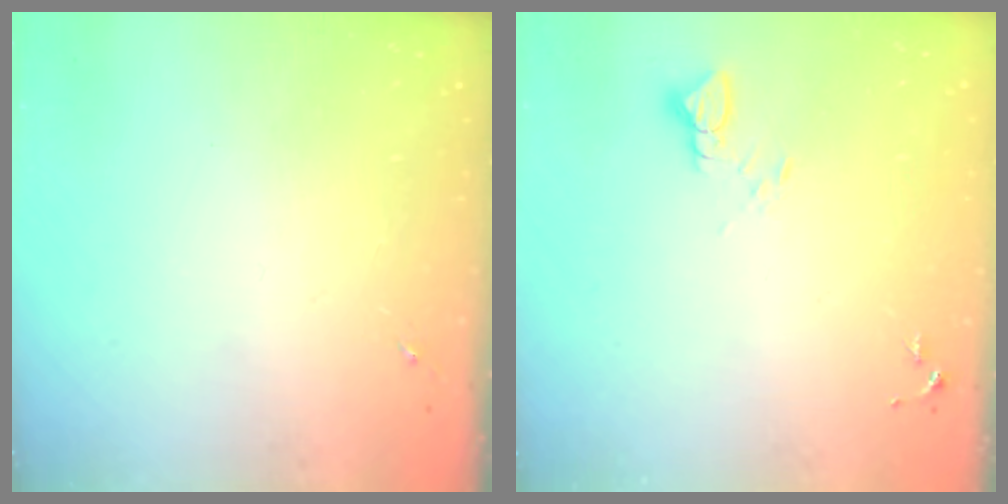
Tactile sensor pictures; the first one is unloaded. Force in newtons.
{"total": 3.1, "press": 3.1, "slide": 0.1}